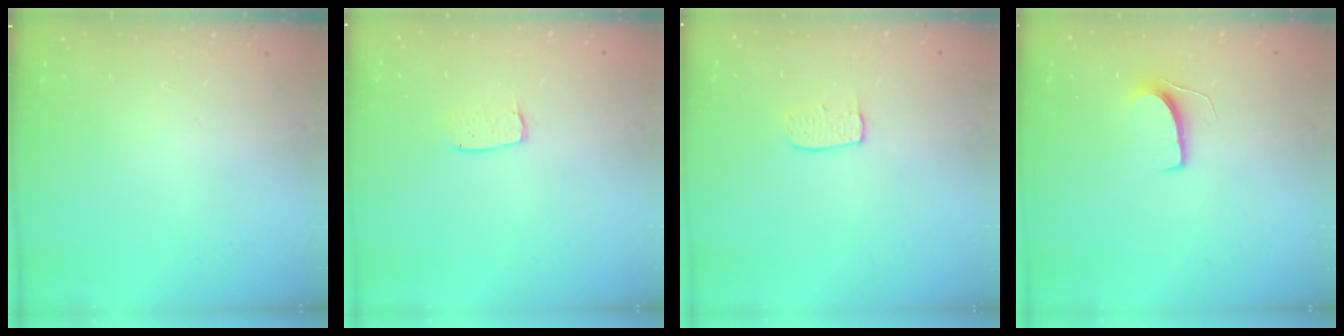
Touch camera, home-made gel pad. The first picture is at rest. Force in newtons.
{"total": 3.9, "press": 3.9, "slide": 0.3}
{"total": 6.7, "press": 6.6, "slide": 0.4}
{"total": 6.5, "press": 6.5, "slide": 0.4}